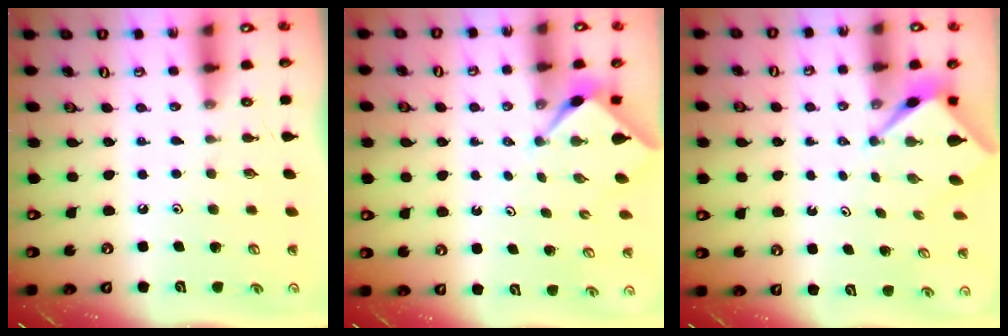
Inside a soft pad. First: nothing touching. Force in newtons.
{"total": 2.4, "press": 2.4, "slide": 0.3}
{"total": 2.5, "press": 2.5, "slide": 0.2}